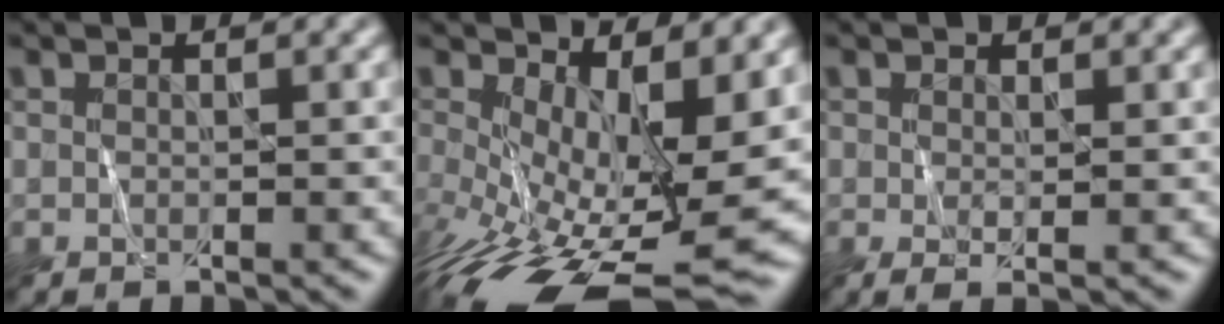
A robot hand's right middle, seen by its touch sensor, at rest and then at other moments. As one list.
[{"total": 12.6, "force": [-2.8, 5.1, 11.2], "torque": [-0.197, -0.044, -0.032]}, {"total": 1.2, "force": [0.1, 0.2, 1.2], "torque": [-0.025, -0.004, 0.004]}]